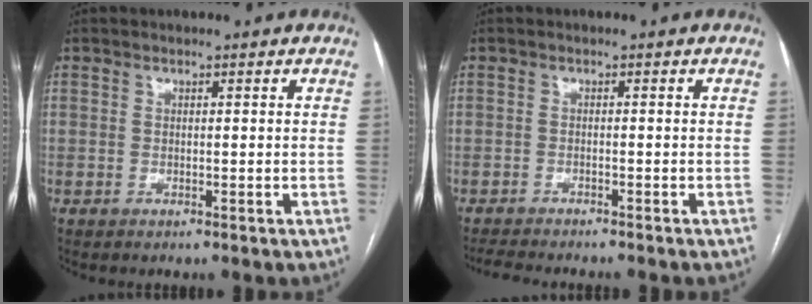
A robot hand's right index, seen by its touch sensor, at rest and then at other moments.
{"total": 6.9, "force": [-6.2, 0.8, 2.9], "torque": [-0.040, -0.007, -0.091]}